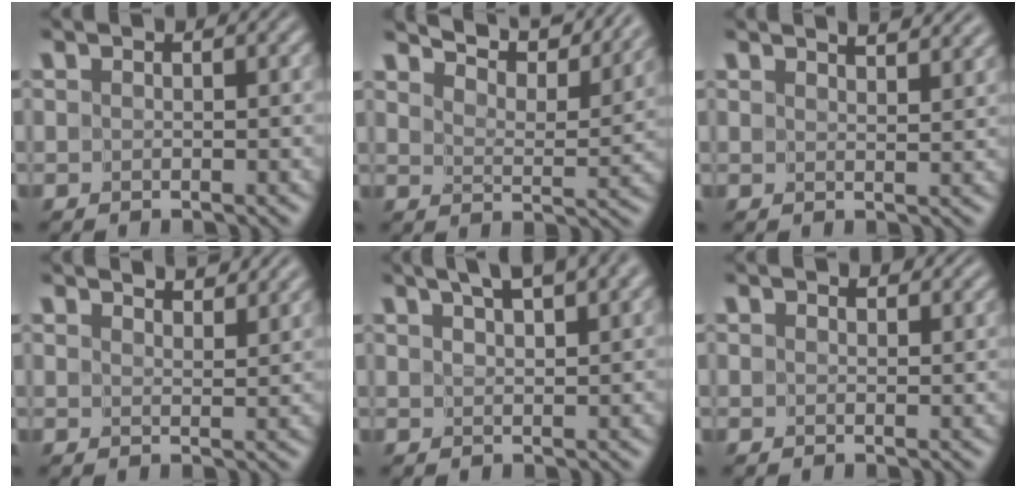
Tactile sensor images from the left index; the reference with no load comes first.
{"total": 9.6, "force": [8.8, 1.7, 3.6], "torque": [-0.056, 0.010, 0.107]}
{"total": 4.3, "force": [3.6, 1.1, 1.9], "torque": [-0.006, 0.024, 0.024]}
{"total": 4.6, "force": [4.2, 0.7, 1.6], "torque": [-0.013, 0.008, 0.041]}
{"total": 5.8, "force": [3.9, 1.6, 4.0], "torque": [-0.037, 0.025, 0.040]}
{"total": 2.5, "force": [2.1, 0.9, 1.1], "torque": [-0.014, 0.003, 0.022]}